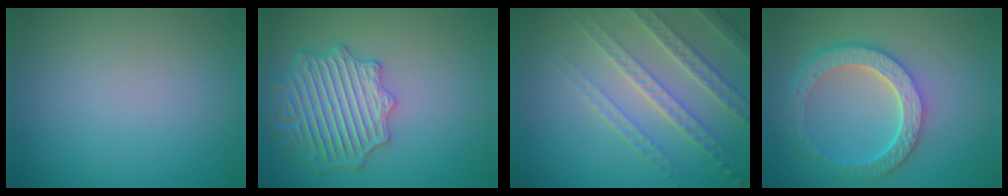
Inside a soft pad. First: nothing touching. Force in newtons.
{"total": 5.0, "press": 4.8, "slide": 1.4}
{"total": 4.1, "press": 4.0, "slide": 0.8}
{"total": 6.1, "press": 4.6, "slide": 4.0}